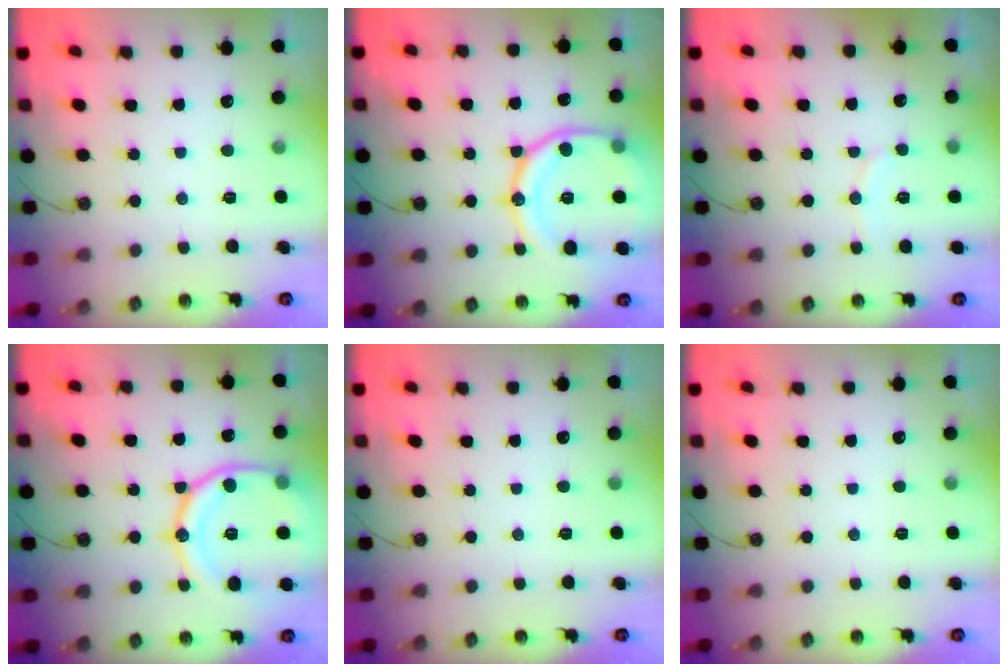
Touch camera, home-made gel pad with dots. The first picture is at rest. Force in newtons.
{"total": 18.5, "press": 18.4, "slide": 1.9}
{"total": 6.9, "press": 6.9, "slide": 0.7}
{"total": 18.5, "press": 18.4, "slide": 1.9}
{"total": 0.0}
{"total": 0.0}